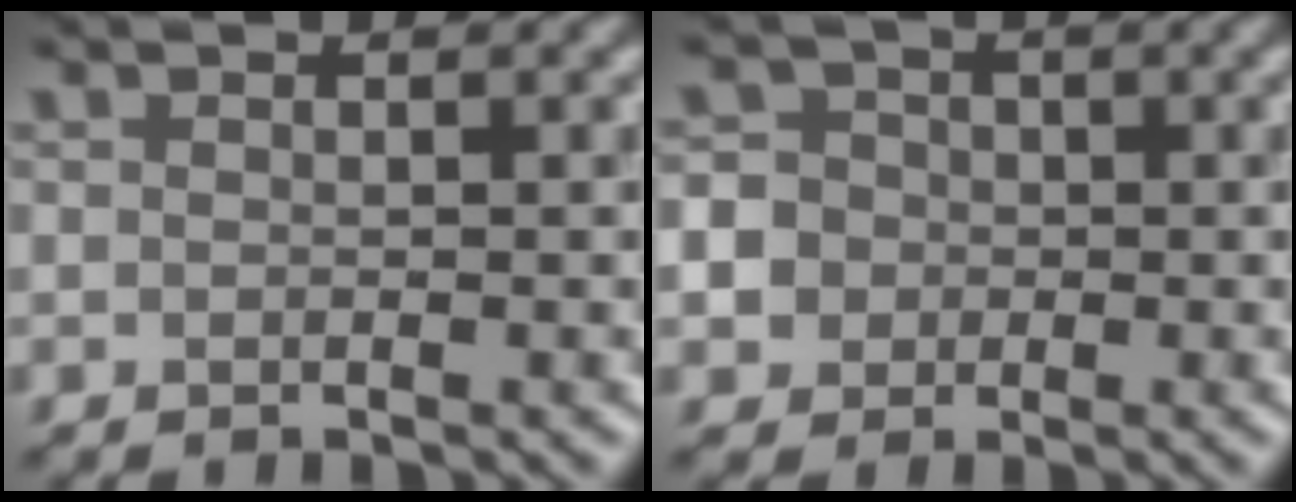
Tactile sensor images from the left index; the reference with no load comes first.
{"total": 7.8, "force": [-1.1, 7.3, 2.5], "torque": [-0.055, 0.016, -0.049]}